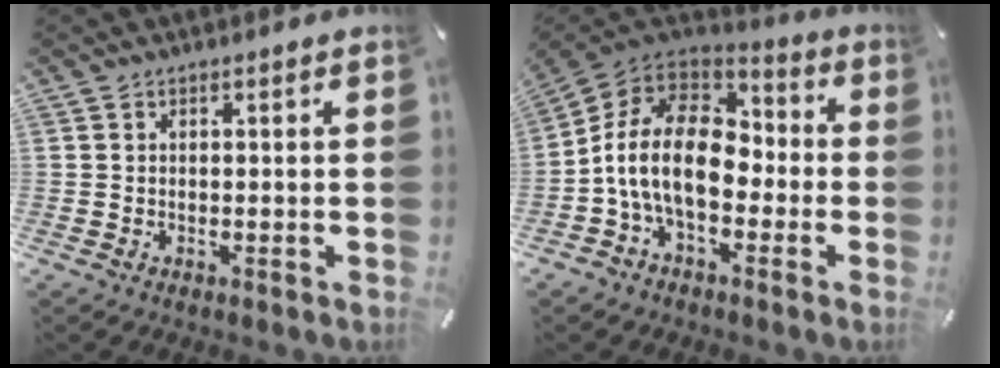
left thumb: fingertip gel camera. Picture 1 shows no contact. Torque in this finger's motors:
{"motor_torque": [2.32, 2.69, 1.58, 1.19, 0.30]}